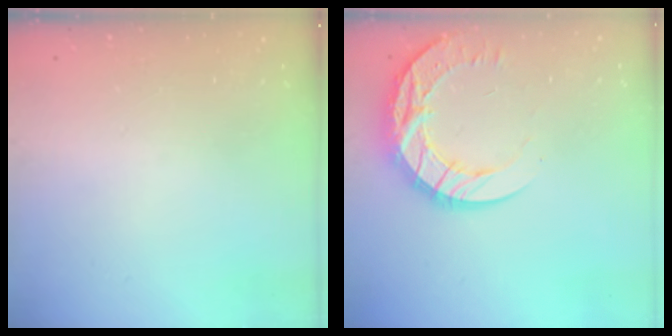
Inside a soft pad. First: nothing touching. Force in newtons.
{"total": 17.9, "press": 17.8, "slide": 1.4}